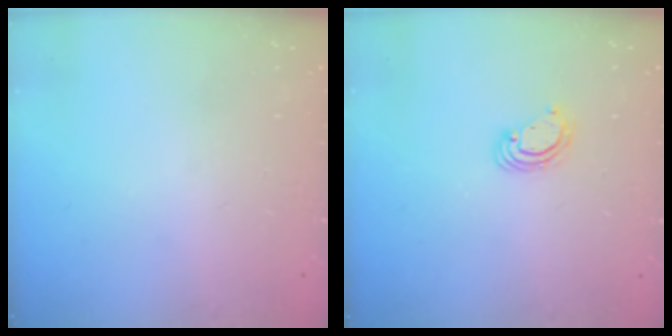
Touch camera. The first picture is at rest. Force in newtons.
{"total": 3.7, "press": 3.7, "slide": 0.3}